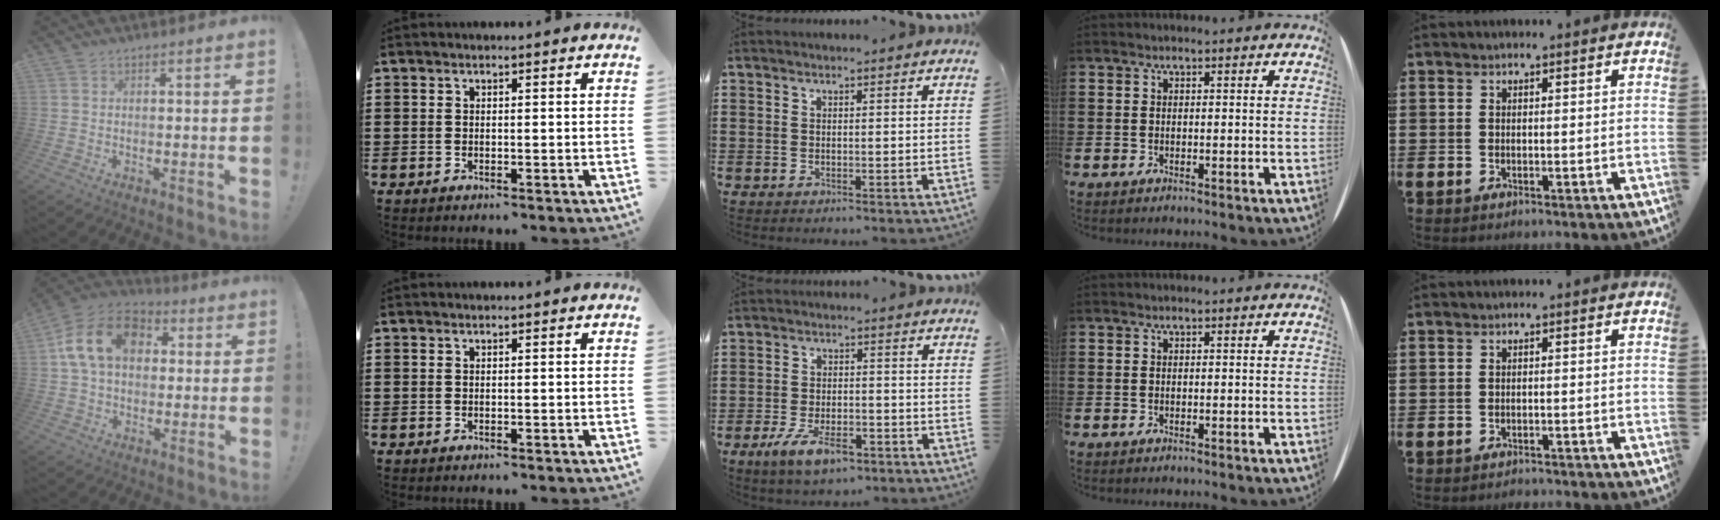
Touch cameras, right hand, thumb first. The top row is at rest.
{"thumb": {"total": 16.9, "force": [4.5, 12.0, 10.9], "torque": [-0.178, 0.011, 0.087]}, "middle": {"total": 6.2, "force": [-3.9, 2.5, 4.1], "torque": [-0.084, 0.004, -0.072]}, "little": {"total": 1.0, "force": [-1.0, 0.0, -0.1], "torque": [-0.001, 0.001, -0.020]}}